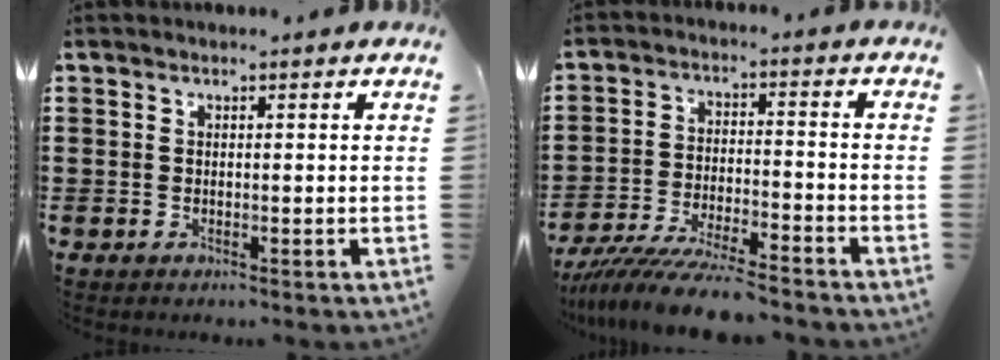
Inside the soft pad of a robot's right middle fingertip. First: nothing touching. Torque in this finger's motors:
{"motor_torque": [1.77, -0.16, 0.51, 0.21]}